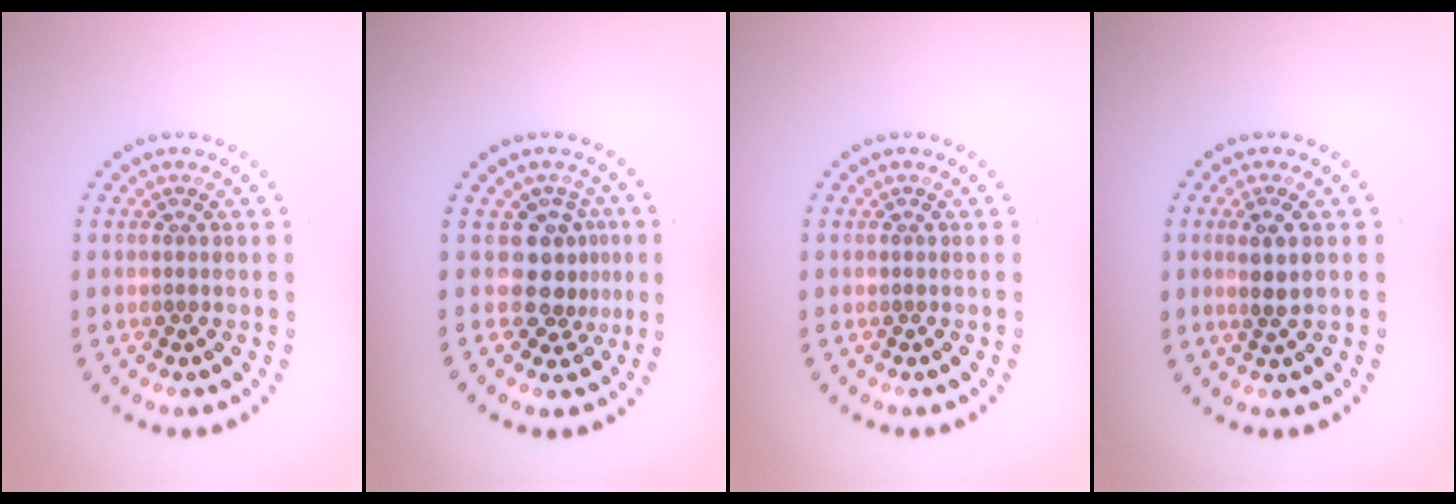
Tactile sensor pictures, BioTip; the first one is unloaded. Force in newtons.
{"total": 3.2, "press": 2.3, "slide": 2.1}
{"total": 0.0}
{"total": 1.8, "press": 1.5, "slide": 1.1}